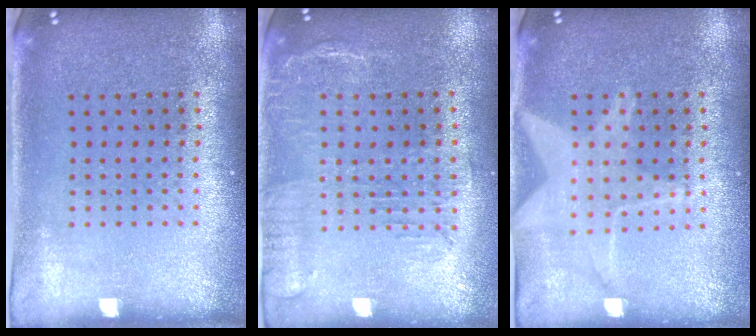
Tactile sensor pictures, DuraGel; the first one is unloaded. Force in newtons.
{"total": 1.8, "press": 1.5, "slide": 1.1}
{"total": 1.6, "press": 1.6, "slide": 0.2}